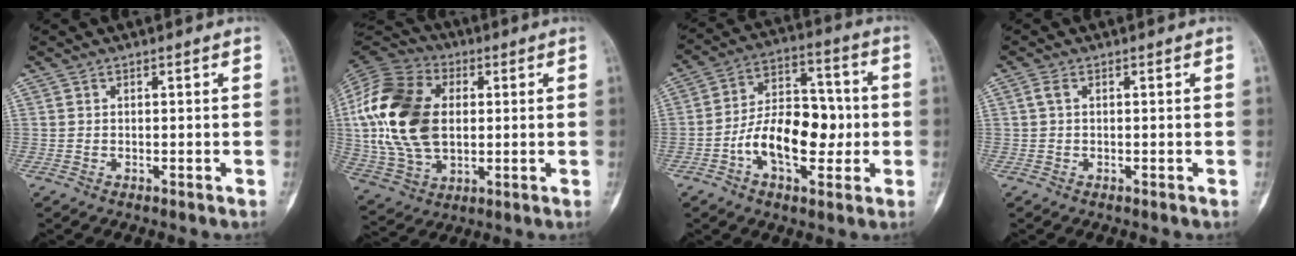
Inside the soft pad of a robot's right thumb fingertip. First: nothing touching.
{"total": 23.3, "force": [2.0, 15.3, 17.5], "torque": [-0.354, -0.001, 0.036]}
{"total": 15.3, "force": [-2.8, 8.9, 12.1], "torque": [-0.177, 0.038, -0.049]}
{"total": 1.1, "force": [0.2, 0.5, 1.0], "torque": [-0.026, 0.001, 0.002]}